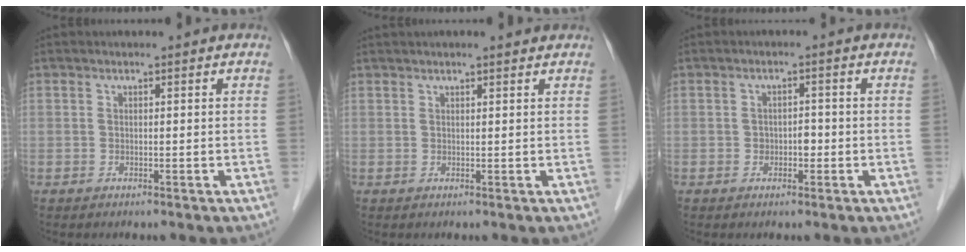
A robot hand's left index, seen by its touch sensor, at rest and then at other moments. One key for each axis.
{"total": 3.7, "fx": 3.2, "fy": 0.2, "fz": 1.8, "tx": -0.025, "ty": 0.025, "tz": 0.044}
{"total": 1.8, "fx": -0.5, "fy": 1.2, "fz": 1.3, "tx": -0.016, "ty": 0.005, "tz": -0.006}